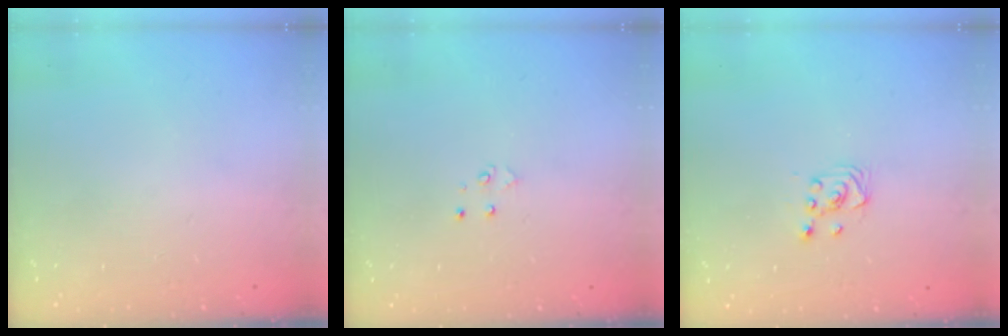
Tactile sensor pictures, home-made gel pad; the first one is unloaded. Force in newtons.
{"total": 3.3, "press": 3.2, "slide": 0.4}
{"total": 2.6, "press": 2.4, "slide": 1.0}